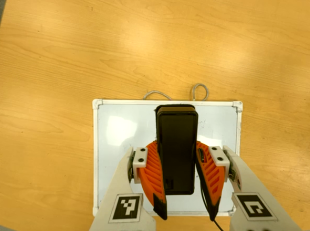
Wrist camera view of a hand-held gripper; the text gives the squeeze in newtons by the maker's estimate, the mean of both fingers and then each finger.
{"total": 10.2, "left": 8.5, "right": 11.9}